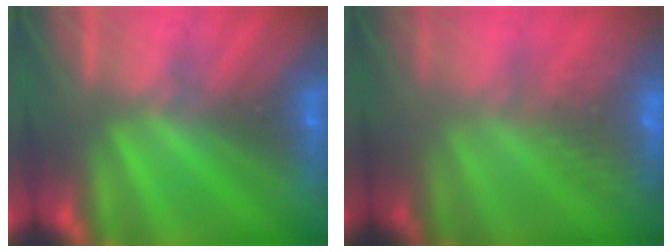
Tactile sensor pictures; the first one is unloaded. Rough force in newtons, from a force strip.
{"total": 8.1}